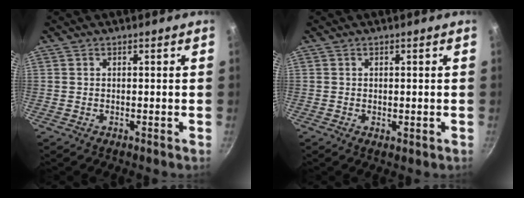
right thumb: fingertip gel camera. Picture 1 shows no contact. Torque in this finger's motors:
{"motor_torque": [-0.18, -0.01, -0.44, 0.05, -0.04]}